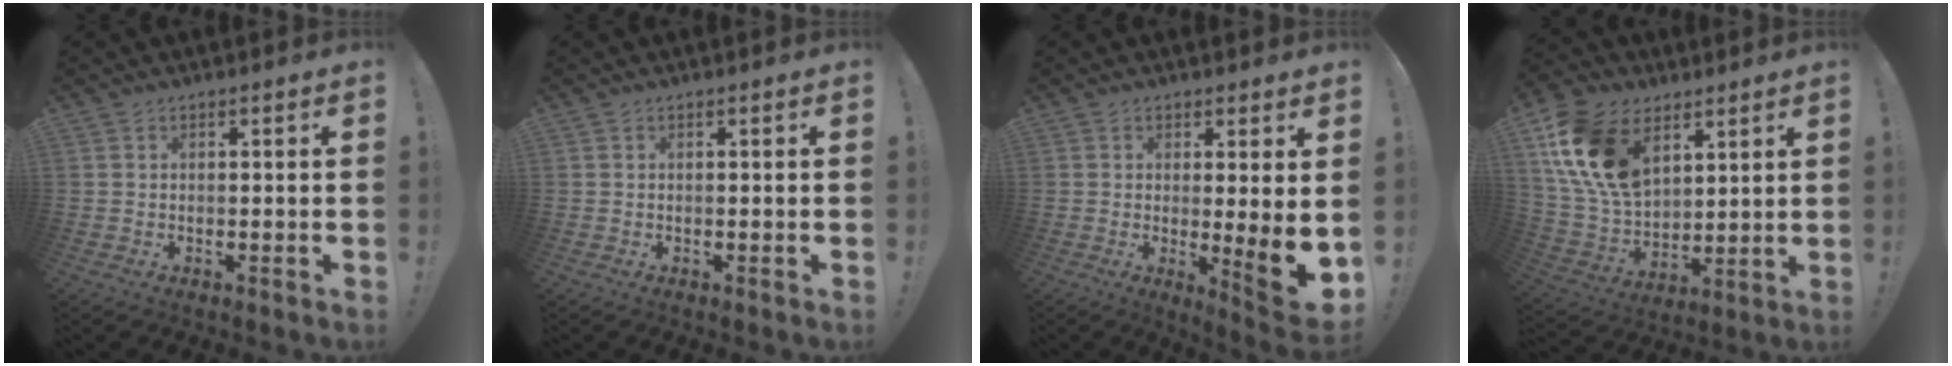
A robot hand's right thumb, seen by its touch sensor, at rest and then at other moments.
{"total": 0.0}
{"total": 8.3, "force": [-0.8, 0.6, 8.3], "torque": [-0.101, -0.026, -0.014]}
{"total": 19.5, "force": [9.0, 12.5, 11.9], "torque": [-0.250, -0.042, 0.168]}